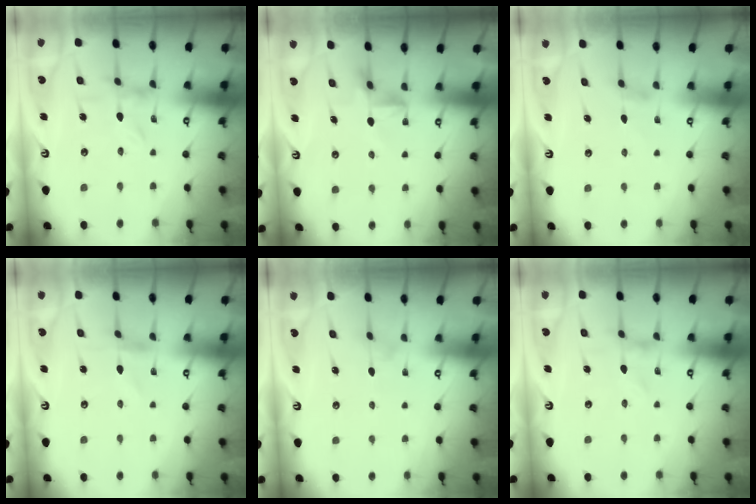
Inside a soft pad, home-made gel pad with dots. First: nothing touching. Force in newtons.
{"total": 4.1, "press": 4.1, "slide": 0.6}
{"total": 1.8, "press": 1.8, "slide": 0.3}
{"total": 0.0}
{"total": 2.5, "press": 2.5, "slide": 0.2}
{"total": 0.0}